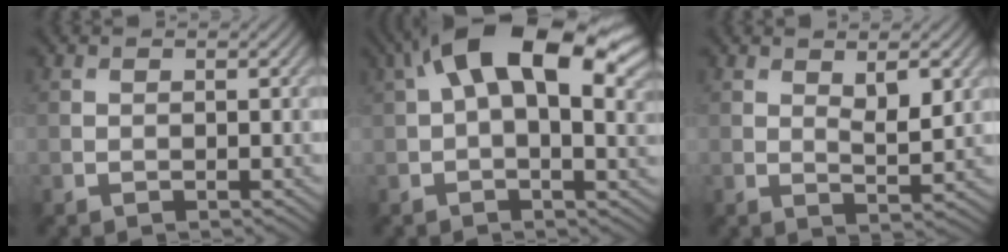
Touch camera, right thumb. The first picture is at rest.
{"total": 16.1, "force": [5.8, 7.8, 12.9], "torque": [-0.219, 0.020, 0.094]}
{"total": 3.7, "force": [1.6, 1.4, 3.1], "torque": [-0.062, -0.008, 0.033]}